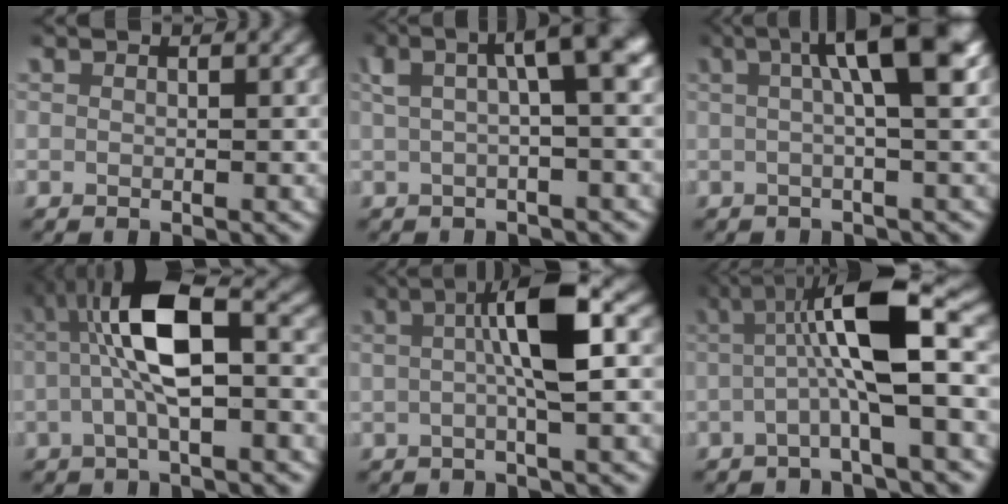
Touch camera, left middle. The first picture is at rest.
{"total": 7.8, "force": [2.1, 2.6, 7.0], "torque": [-0.090, 0.039, 0.019]}
{"total": 7.7, "force": [1.8, 1.7, 7.2], "torque": [-0.095, 0.028, 0.014]}
{"total": 7.6, "force": [0.0, 3.1, 7.0], "torque": [-0.136, 0.010, -0.005]}
{"total": 6.4, "force": [0.5, 0.9, 6.3], "torque": [-0.104, 0.023, -0.003]}
{"total": 9.1, "force": [0.8, 2.2, 8.8], "torque": [-0.144, 0.023, 0.008]}